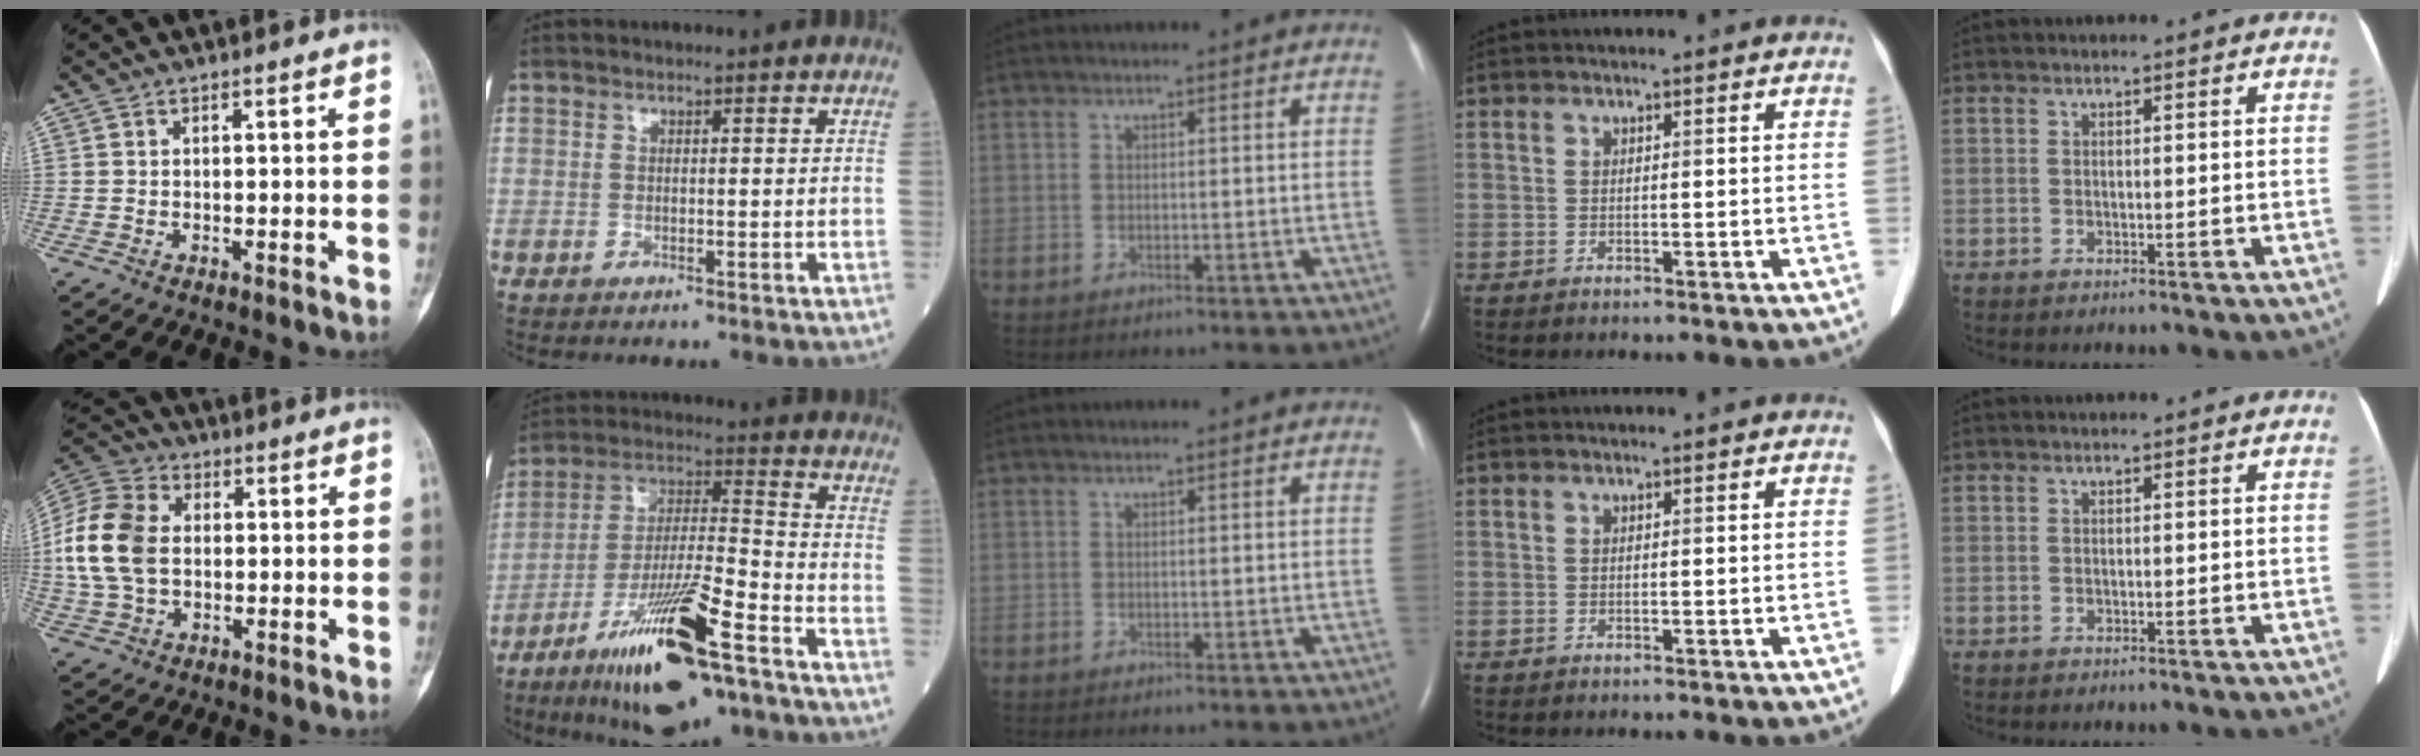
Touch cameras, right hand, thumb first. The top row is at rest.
{"thumb": {"total": 13.9, "force": [0.5, 9.7, 9.9], "torque": [-0.197, 0.020, 0.004]}, "index": {"total": 18.4, "force": [-10.7, 3.0, 14.7], "torque": [-0.274, -0.029, -0.186]}}